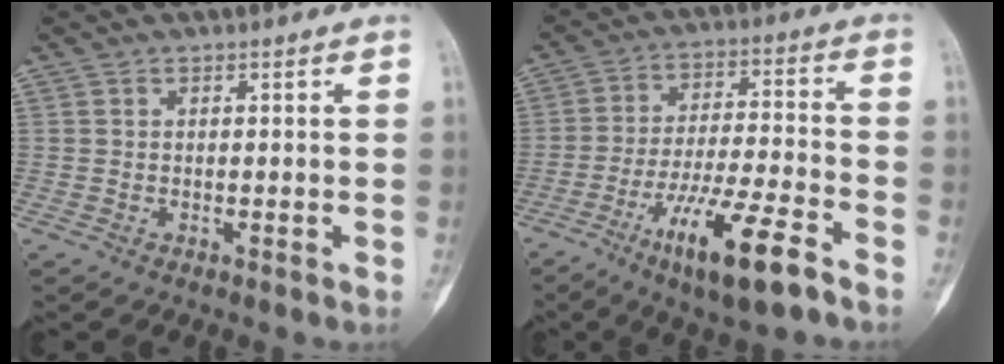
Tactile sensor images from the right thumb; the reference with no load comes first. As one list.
[{"total": 15.6, "force": [-9.0, 3.0, 12.3], "torque": [-0.227, 0.042, -0.155]}]